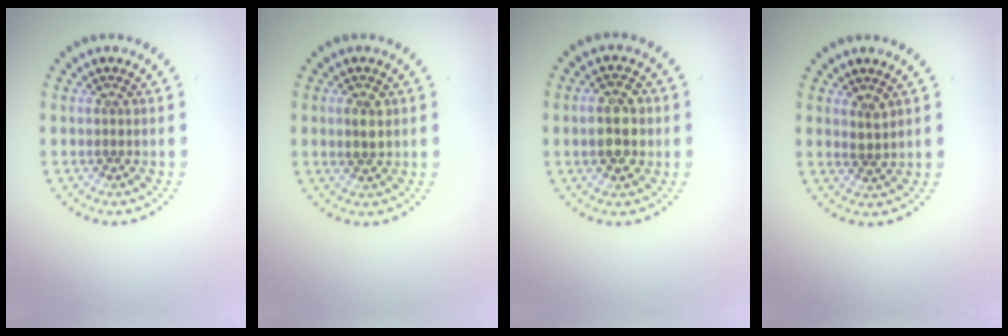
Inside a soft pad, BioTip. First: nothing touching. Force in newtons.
{"total": 1.7, "press": 1.7, "slide": 0.3}
{"total": 3.4, "press": 3.4, "slide": 0.2}
{"total": 1.3, "press": 1.0, "slide": 0.8}